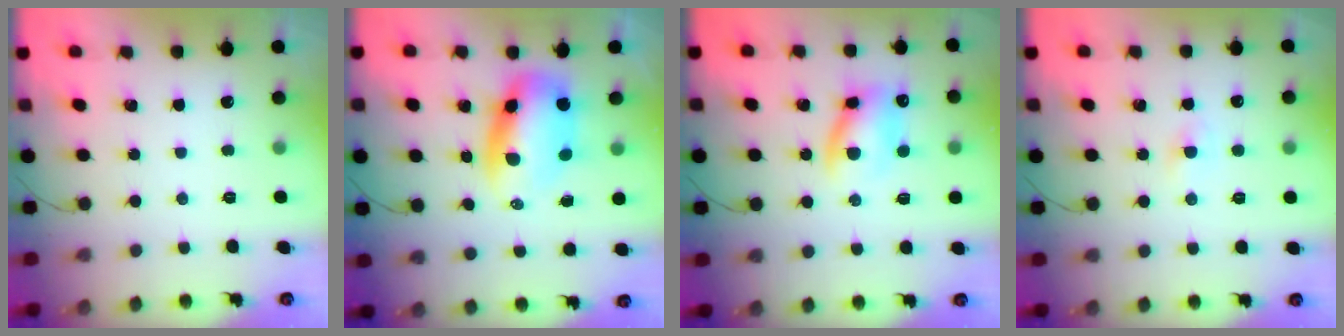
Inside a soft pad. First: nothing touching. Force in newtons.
{"total": 8.7, "press": 8.3, "slide": 2.3}
{"total": 11.3, "press": 11.0, "slide": 2.4}
{"total": 2.1, "press": 1.9, "slide": 0.7}